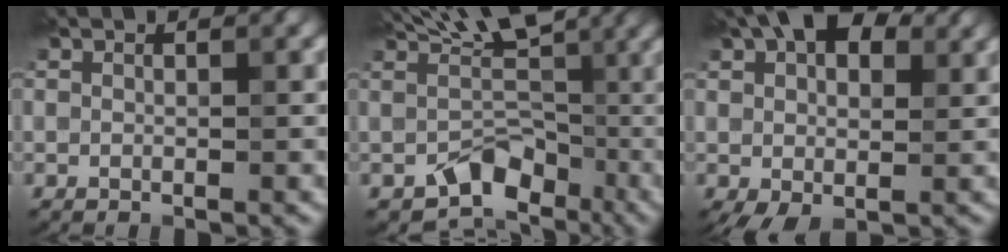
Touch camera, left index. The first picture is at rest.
{"total": 5.7, "force": [-0.7, 4.3, 3.7], "torque": [-0.034, -0.005, -0.017]}
{"total": 8.0, "force": [2.1, 4.8, 6.1], "torque": [-0.108, 0.018, 0.026]}